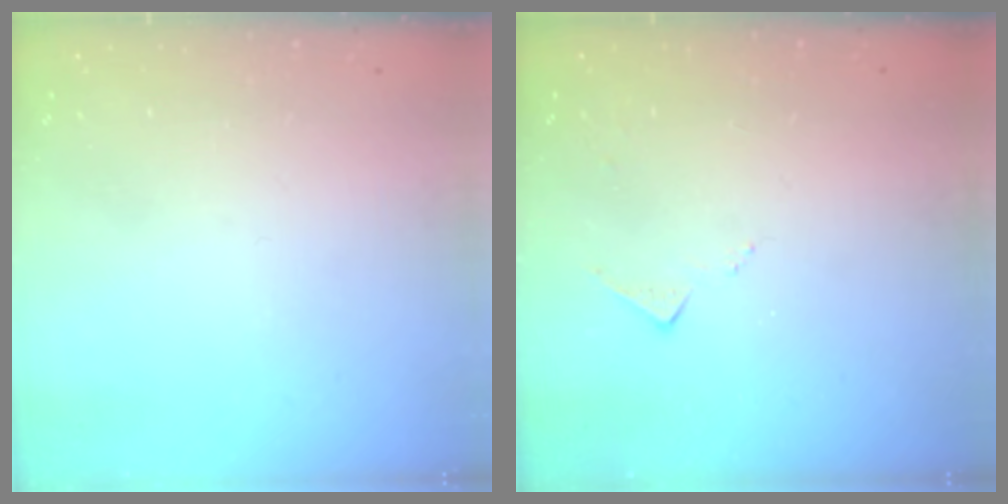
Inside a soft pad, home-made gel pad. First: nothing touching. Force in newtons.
{"total": 5.7, "press": 5.7, "slide": 0.6}